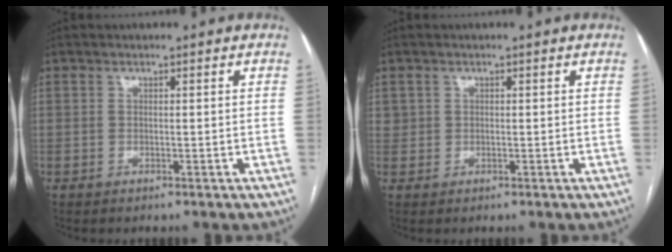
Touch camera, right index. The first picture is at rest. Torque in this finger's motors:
{"motor_torque": [0.09, 0.04, 0.04, 0.01]}